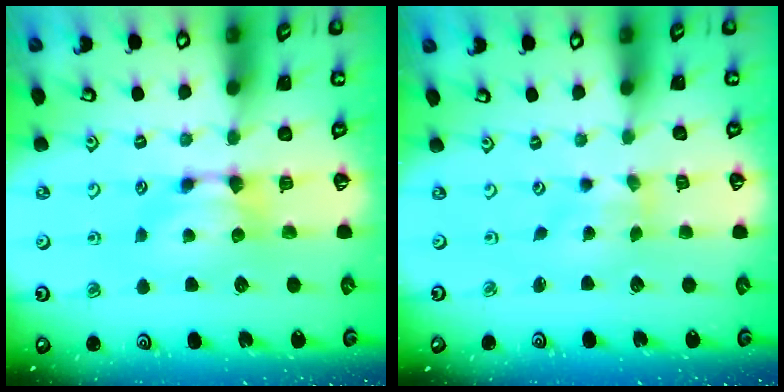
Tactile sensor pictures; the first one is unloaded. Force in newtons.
{"total": 1.9, "press": 1.6, "slide": 0.9}